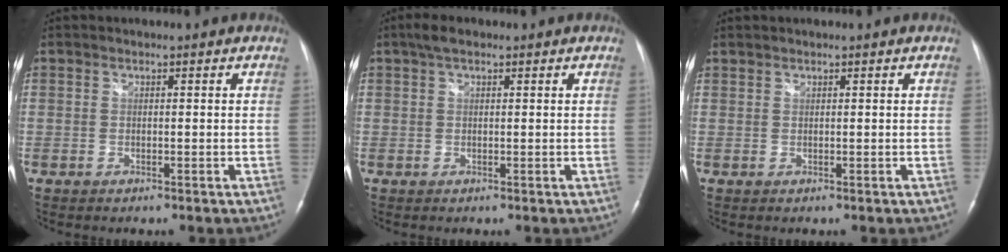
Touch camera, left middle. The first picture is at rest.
{"total": 2.6, "force": [1.7, 1.0, 1.7], "torque": [-0.035, 0.020, 0.030]}
{"total": 0.5, "force": [0.5, 0.0, 0.0], "torque": [-0.006, 0.006, 0.014]}